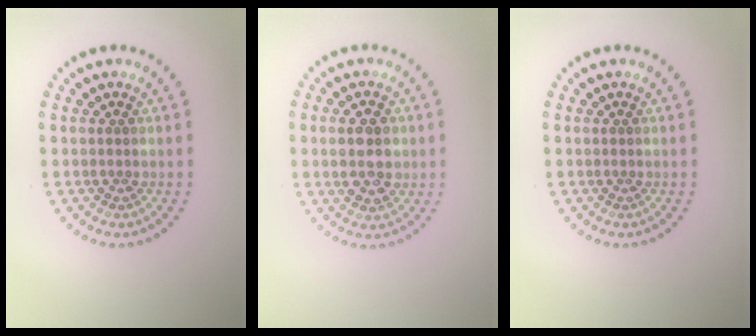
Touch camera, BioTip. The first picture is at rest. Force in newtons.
{"total": 3.4, "press": 3.4, "slide": 0.5}
{"total": 0.0}